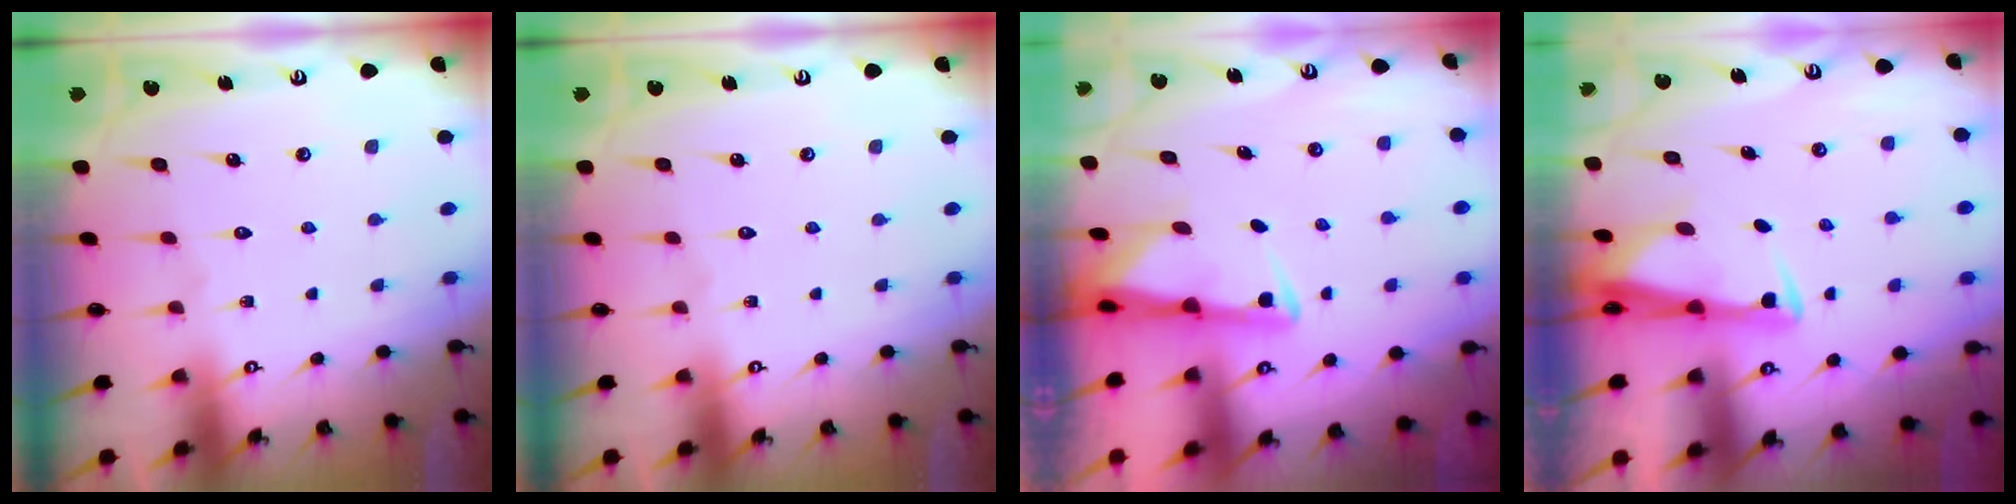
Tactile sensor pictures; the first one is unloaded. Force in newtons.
{"total": 0.0}
{"total": 3.0, "press": 2.9, "slide": 0.6}
{"total": 2.9, "press": 2.9, "slide": 0.6}